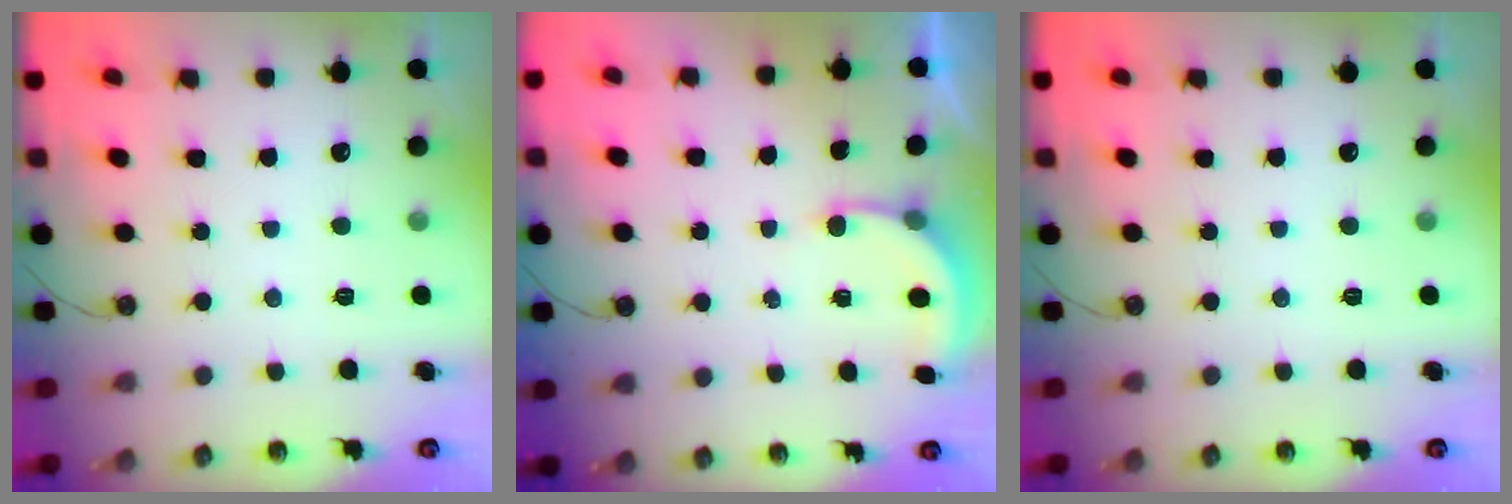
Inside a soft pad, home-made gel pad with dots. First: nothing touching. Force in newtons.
{"total": 2.9, "press": 2.9, "slide": 0.2}
{"total": 0.0}